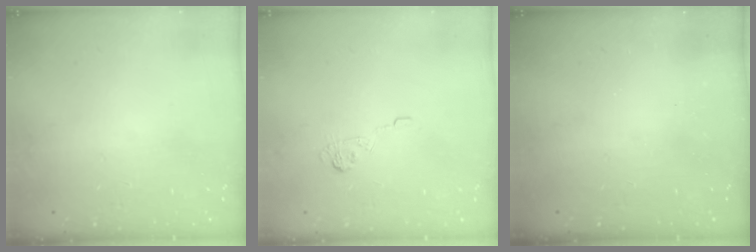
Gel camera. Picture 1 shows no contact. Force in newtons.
{"total": 4.5, "press": 4.2, "slide": 1.6}
{"total": 2.3, "press": 2.1, "slide": 0.8}